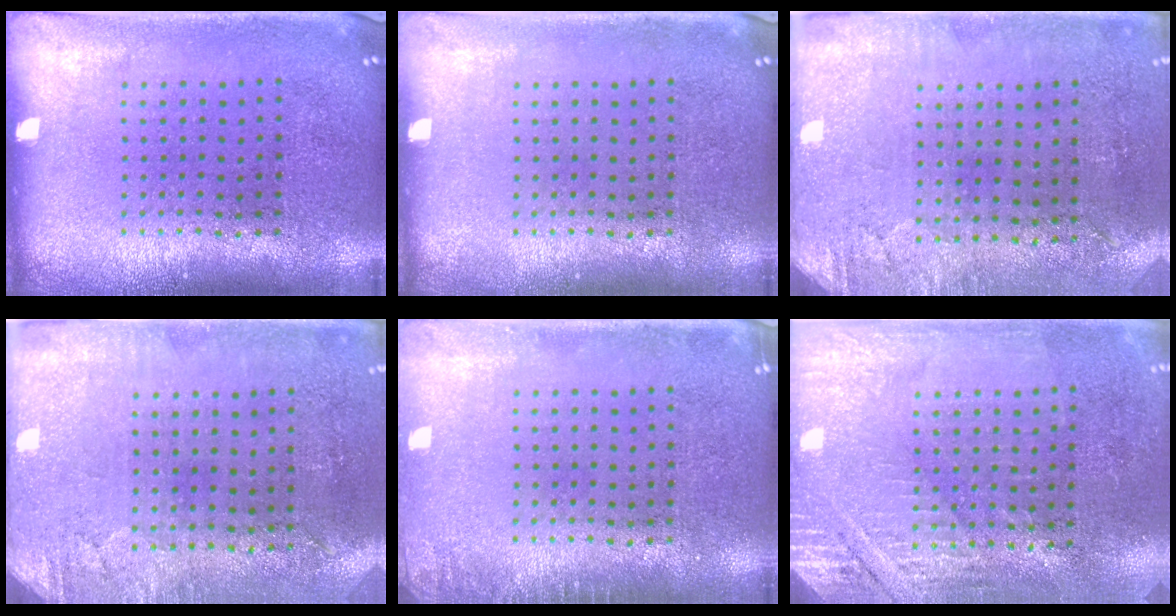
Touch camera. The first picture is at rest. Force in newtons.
{"total": 0.0}
{"total": 2.9, "press": 2.4, "slide": 1.7}
{"total": 2.9, "press": 2.4, "slide": 1.7}
{"total": 1.1, "press": 1.1, "slide": 0.2}
{"total": 2.8, "press": 2.7, "slide": 0.9}